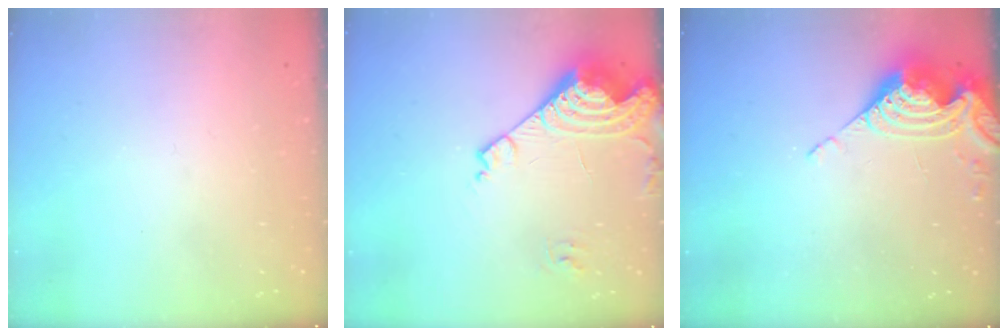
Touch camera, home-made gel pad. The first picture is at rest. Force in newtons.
{"total": 16.9, "press": 16.7, "slide": 2.1}
{"total": 9.9, "press": 9.9, "slide": 0.6}